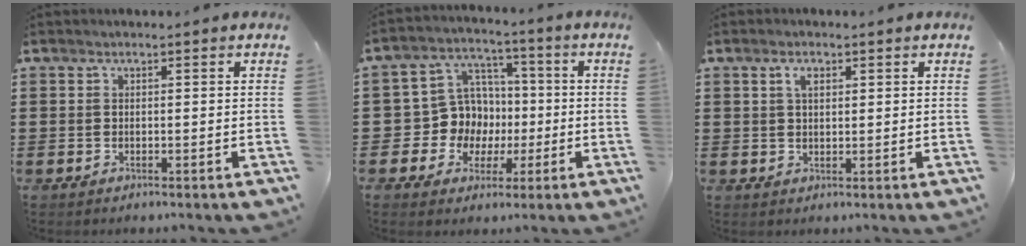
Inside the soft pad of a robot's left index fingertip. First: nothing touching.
{"total": 9.1, "force": [0.2, 8.9, 1.8], "torque": [-0.079, -0.002, 0.011]}
{"total": 2.1, "force": [1.1, 1.0, 1.6], "torque": [-0.036, 0.005, 0.018]}